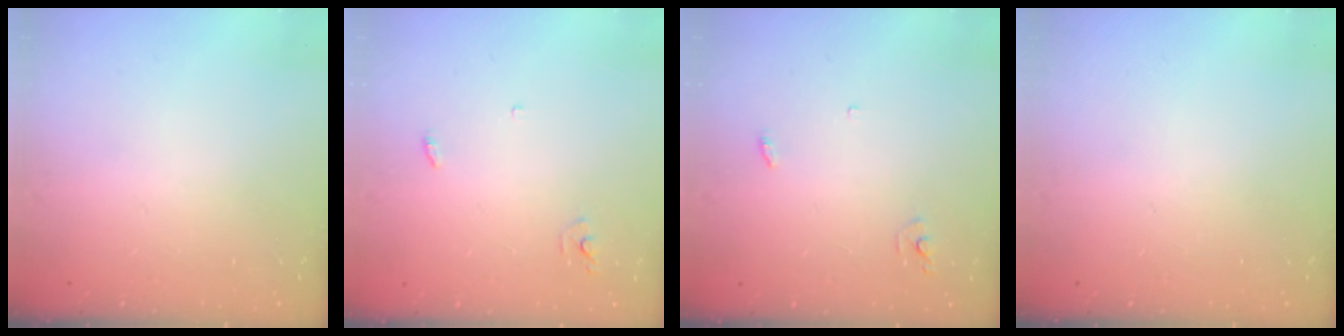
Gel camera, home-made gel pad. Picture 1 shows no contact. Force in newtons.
{"total": 2.9, "press": 2.9, "slide": 0.2}
{"total": 2.9, "press": 2.9, "slide": 0.2}
{"total": 0.0}